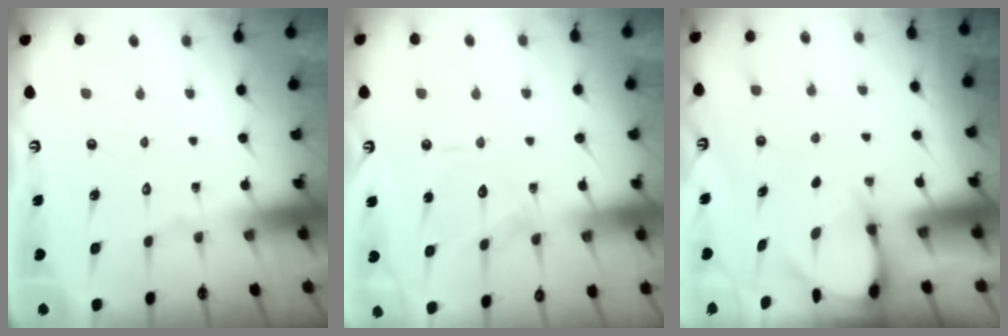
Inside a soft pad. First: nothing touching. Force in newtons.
{"total": 9.8, "press": 9.7, "slide": 0.8}
{"total": 3.6, "press": 3.6, "slide": 0.2}